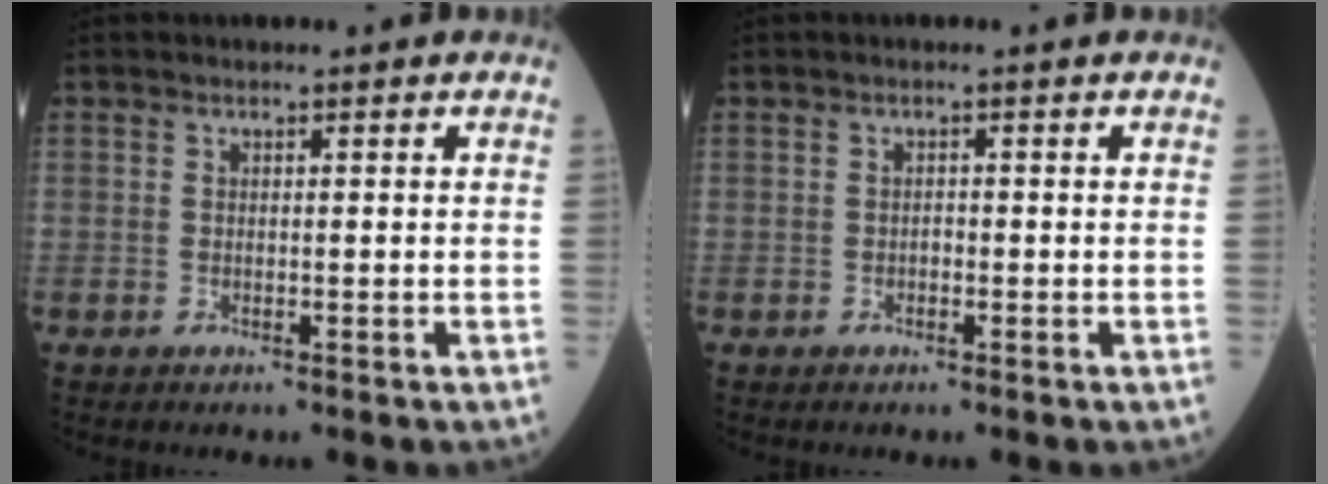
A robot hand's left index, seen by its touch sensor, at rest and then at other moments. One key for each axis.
{"total": 0.7, "fx": -0.6, "fy": 0.2, "fz": 0.3, "tx": -0.003, "ty": -0.003, "tz": -0.012}